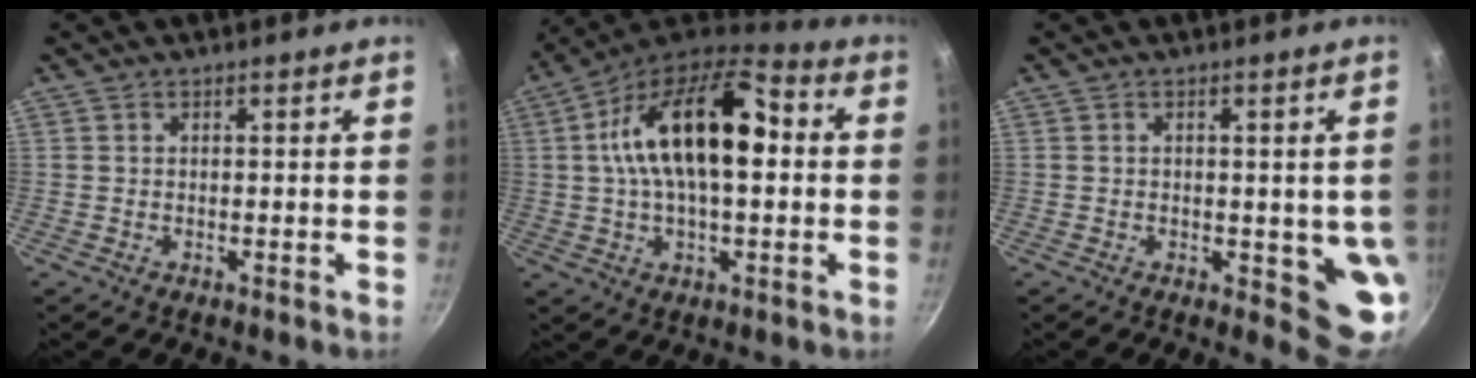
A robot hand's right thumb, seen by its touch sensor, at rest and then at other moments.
{"total": 20.8, "force": [2.6, 10.2, 17.9], "torque": [-0.290, 0.028, 0.025]}
{"total": 7.9, "force": [-0.8, 3.5, 7.1], "torque": [-0.059, -0.013, -0.007]}